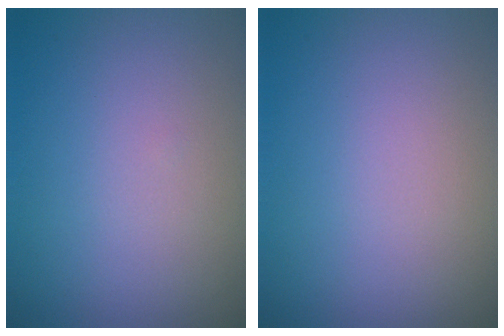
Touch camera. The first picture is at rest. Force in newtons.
{"total": 0.0}